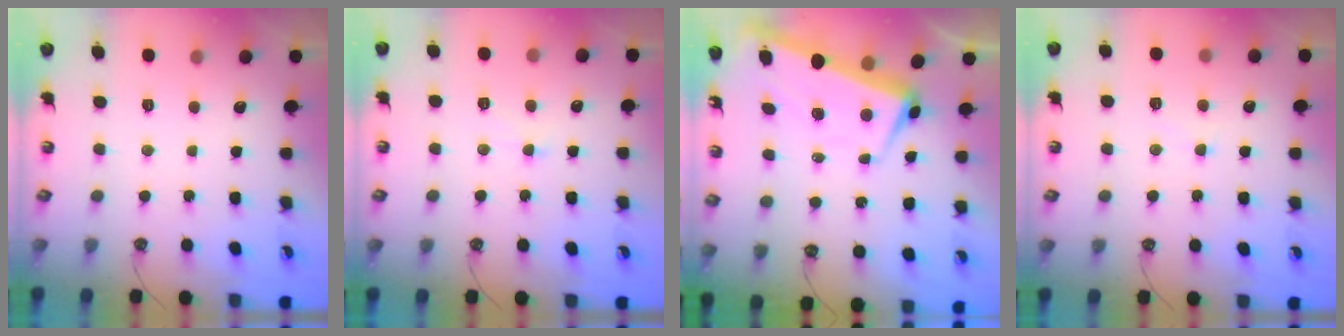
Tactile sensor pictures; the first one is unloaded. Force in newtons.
{"total": 1.1, "press": 0.9, "slide": 0.6}
{"total": 1.4, "press": 0.6, "slide": 1.3}
{"total": 4.6, "press": 4.6, "slide": 0.5}